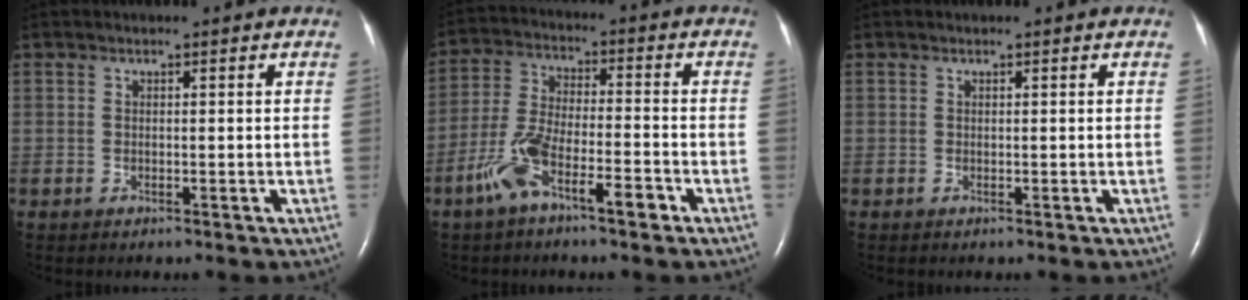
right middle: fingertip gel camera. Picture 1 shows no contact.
{"total": 9.0, "force": [-5.2, 2.2, 7.0], "torque": [-0.149, 0.009, -0.096]}
{"total": 0.0}